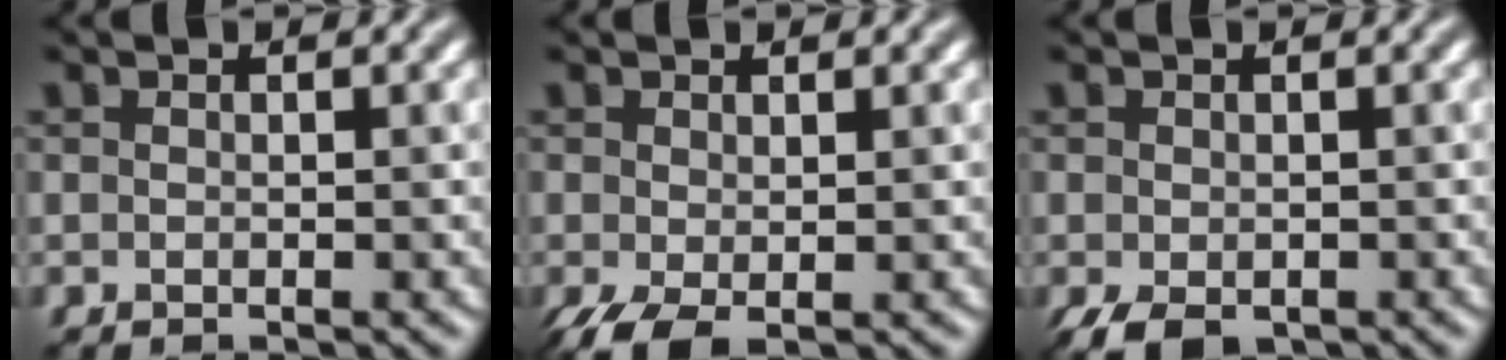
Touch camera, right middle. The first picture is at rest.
{"total": 2.4, "force": [-0.9, 1.1, 2.0], "torque": [-0.050, -0.009, -0.018]}
{"total": 2.8, "force": [-1.6, 1.5, 1.7], "torque": [-0.034, -0.011, -0.024]}